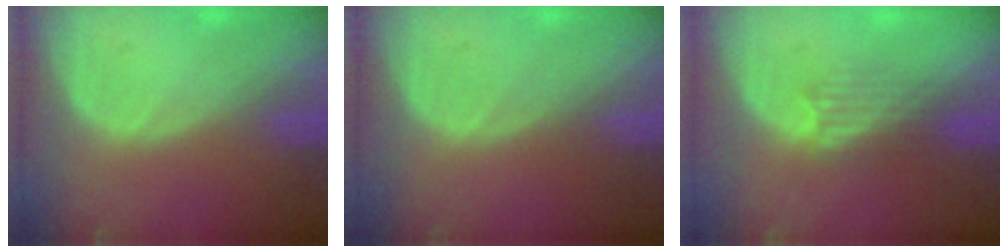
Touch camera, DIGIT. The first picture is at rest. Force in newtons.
{"total": 0.0}
{"total": 3.3, "press": 2.9, "slide": 1.6}